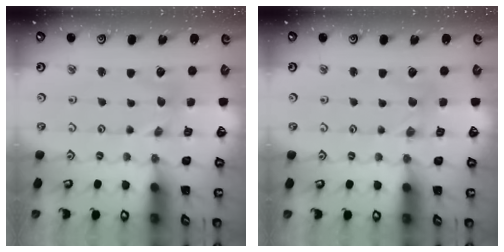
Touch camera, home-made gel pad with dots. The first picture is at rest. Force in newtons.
{"total": 0.0}